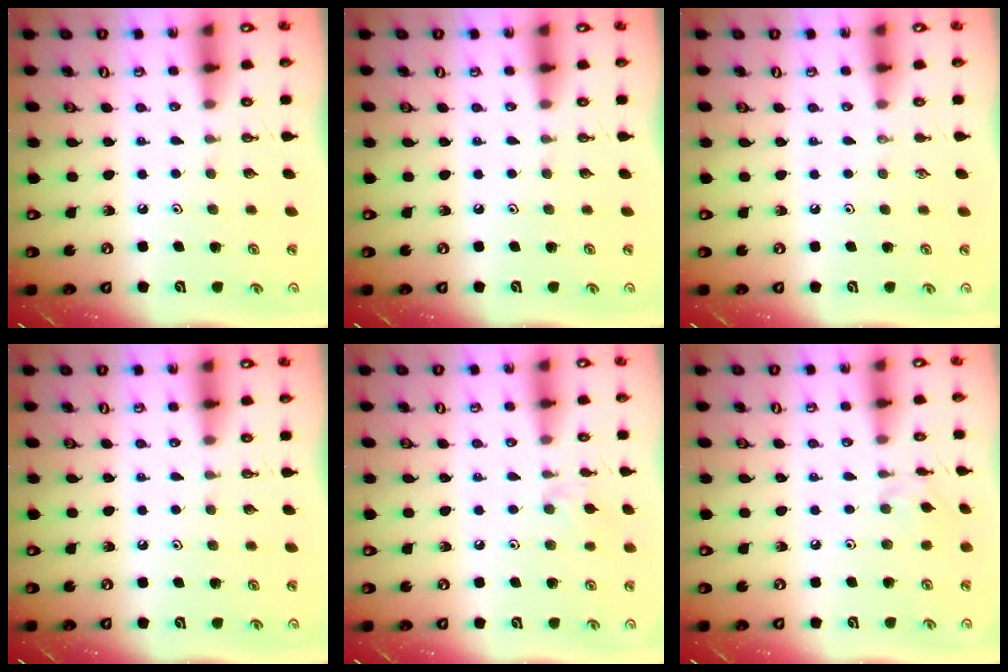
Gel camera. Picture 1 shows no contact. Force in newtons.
{"total": 0.0}
{"total": 0.0}
{"total": 0.0}
{"total": 8.0, "press": 7.9, "slide": 0.9}
{"total": 2.1, "press": 2.1, "slide": 0.4}